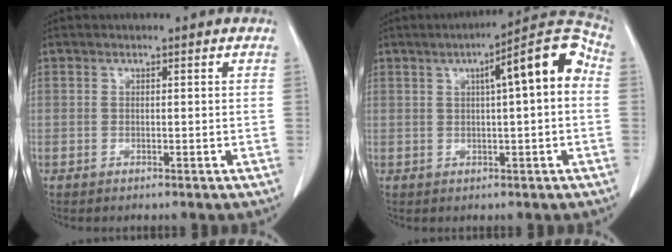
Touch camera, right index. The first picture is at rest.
{"total": 10.5, "force": [1.9, 1.3, 10.2], "torque": [-0.141, 0.034, 0.021]}